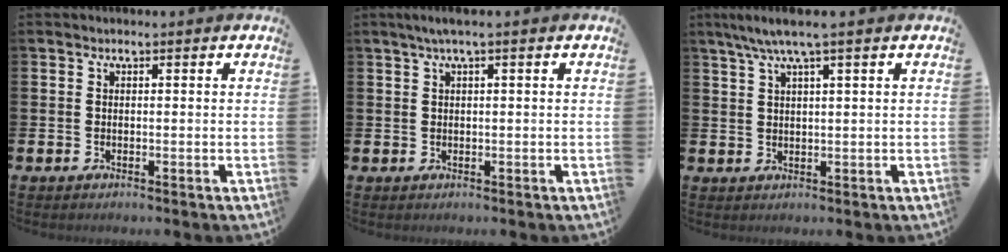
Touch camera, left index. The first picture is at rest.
{"total": 1.7, "force": [0.9, 0.0, 1.4], "torque": [-0.029, 0.004, 0.015]}
{"total": 4.0, "force": [2.8, 0.0, 2.9], "torque": [-0.060, 0.000, 0.049]}